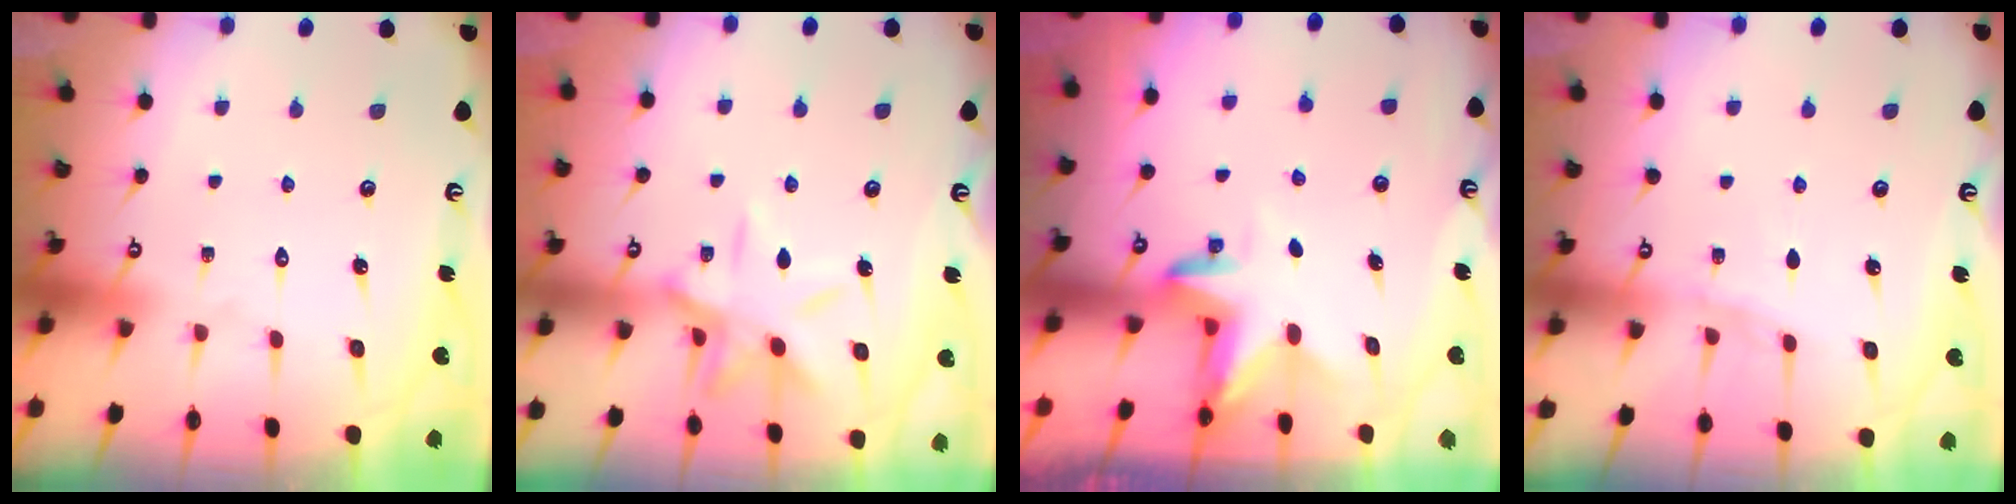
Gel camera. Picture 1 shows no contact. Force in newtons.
{"total": 12.0, "press": 11.9, "slide": 0.8}
{"total": 3.3, "press": 3.3, "slide": 0.2}
{"total": 4.1, "press": 4.1, "slide": 0.5}